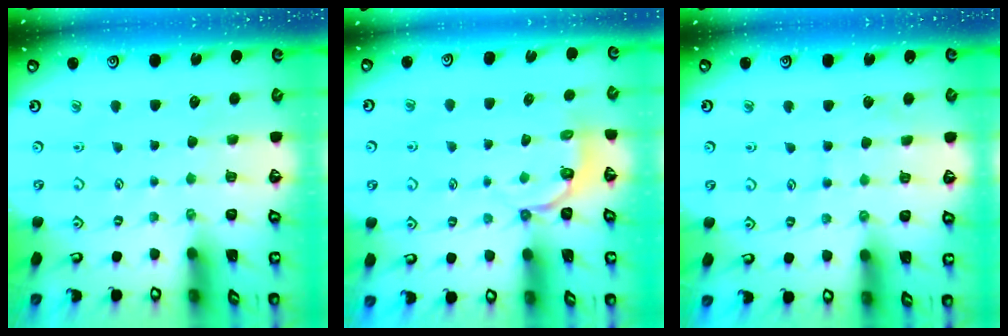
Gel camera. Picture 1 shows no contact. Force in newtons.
{"total": 3.9, "press": 2.8, "slide": 2.7}
{"total": 2.8, "press": 2.8, "slide": 0.3}